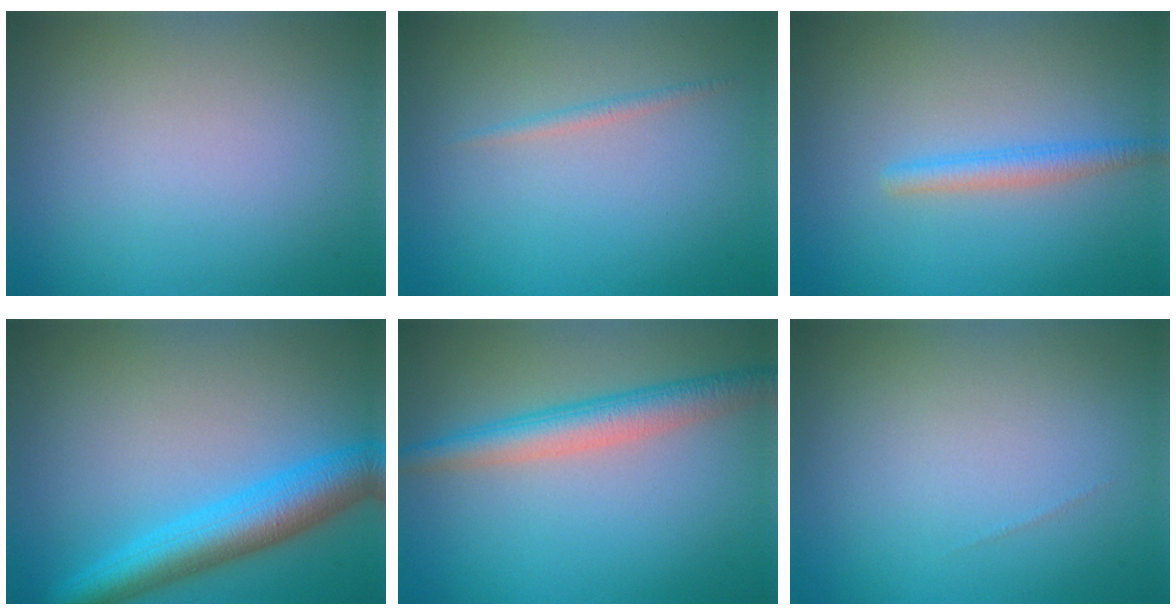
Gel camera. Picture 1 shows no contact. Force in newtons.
{"total": 0.7, "press": 0.7, "slide": 0.1}
{"total": 1.9, "press": 1.9, "slide": 0.0}
{"total": 6.2, "press": 6.2, "slide": 0.2}
{"total": 4.0, "press": 4.0, "slide": 0.1}
{"total": 0.0}